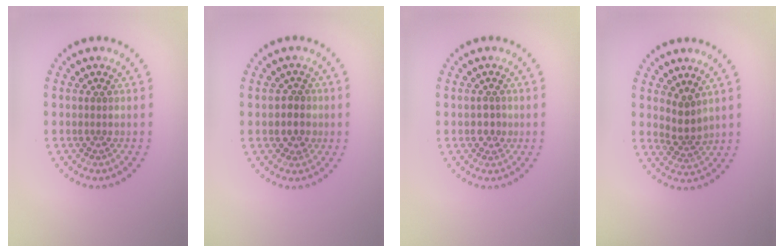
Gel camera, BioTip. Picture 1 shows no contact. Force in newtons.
{"total": 2.1, "press": 2.0, "slide": 0.6}
{"total": 1.2, "press": 1.2, "slide": 0.2}
{"total": 2.0, "press": 1.5, "slide": 1.3}